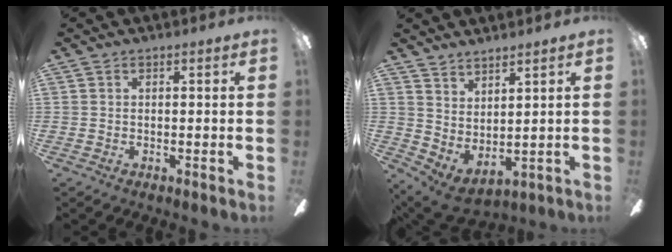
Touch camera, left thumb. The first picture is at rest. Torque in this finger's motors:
{"motor_torque": [0.15, 1.42, 0.35, -0.39, 0.00]}